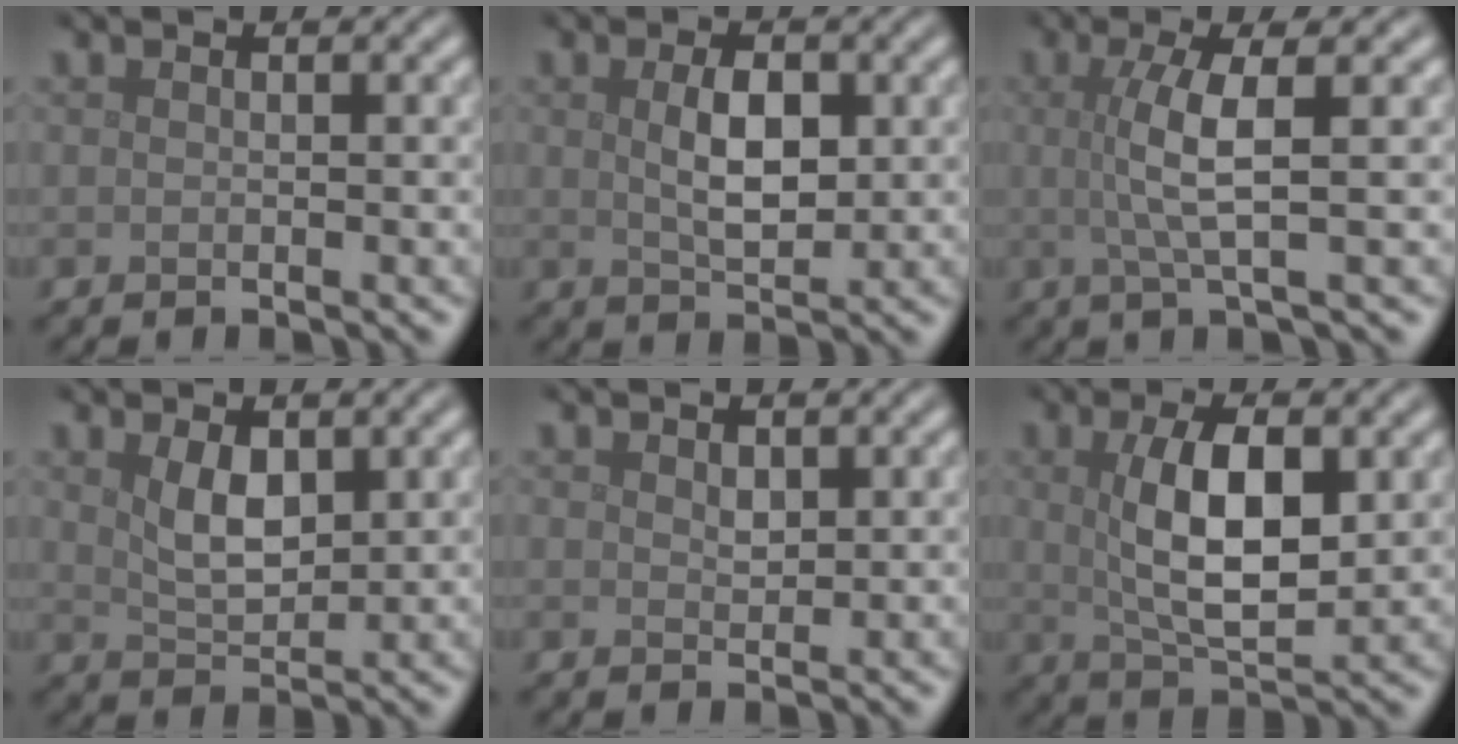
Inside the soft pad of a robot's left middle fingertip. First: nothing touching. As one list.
[{"total": 3.6, "force": [0.6, 1.8, 3.1], "torque": [-0.065, -0.003, 0.015]}, {"total": 4.3, "force": [0.4, 1.0, 4.2], "torque": [-0.078, 0.004, 0.005]}, {"total": 3.0, "force": [1.3, 1.4, 2.3], "torque": [-0.049, -0.003, 0.029]}, {"total": 1.0, "force": [0.6, 0.6, 0.6], "torque": [-0.011, -0.002, 0.013]}, {"total": 6.8, "force": [1.1, 2.7, 6.2], "torque": [-0.117, -0.002, 0.024]}]